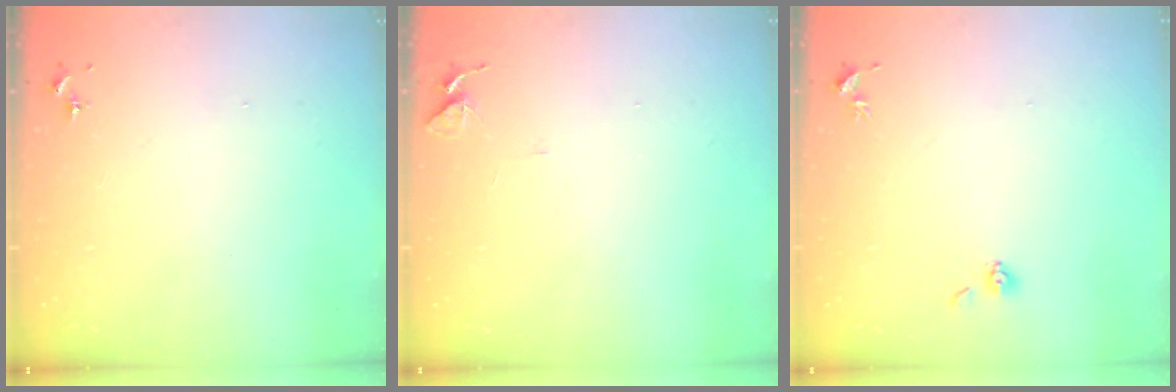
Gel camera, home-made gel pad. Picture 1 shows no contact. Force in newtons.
{"total": 5.2, "press": 5.1, "slide": 0.4}
{"total": 3.7, "press": 3.5, "slide": 1.4}